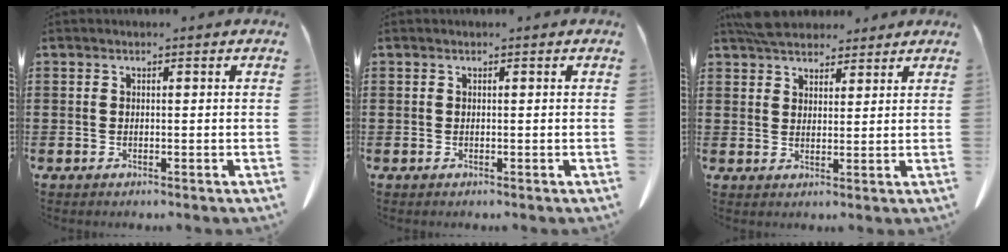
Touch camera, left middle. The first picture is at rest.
{"total": 0.0}
{"total": 5.0, "force": [4.6, 1.5, 1.3], "torque": [-0.038, -0.004, 0.091]}